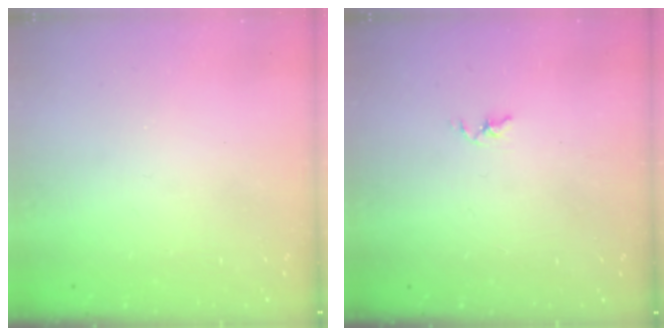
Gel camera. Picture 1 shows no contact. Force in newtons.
{"total": 1.8, "press": 1.7, "slide": 0.3}